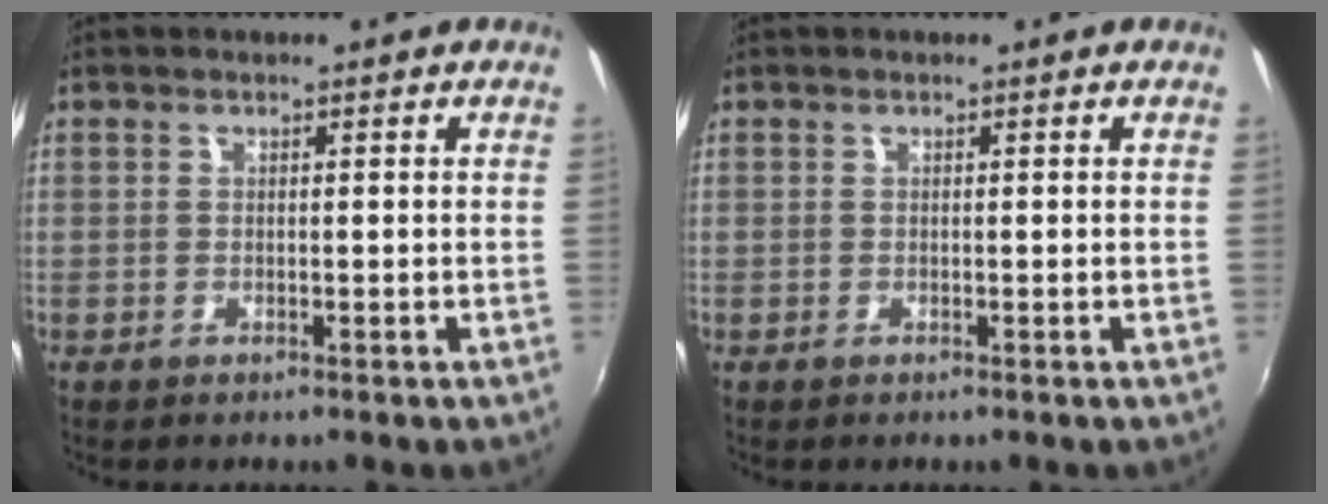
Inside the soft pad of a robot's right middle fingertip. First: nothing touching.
{"total": 0.0}